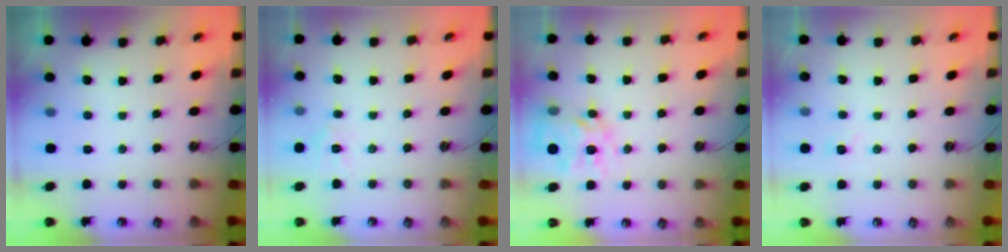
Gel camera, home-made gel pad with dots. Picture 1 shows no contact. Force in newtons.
{"total": 3.9, "press": 3.9, "slide": 0.5}
{"total": 14.0, "press": 14.0, "slide": 1.2}
{"total": 2.9, "press": 2.8, "slide": 0.5}